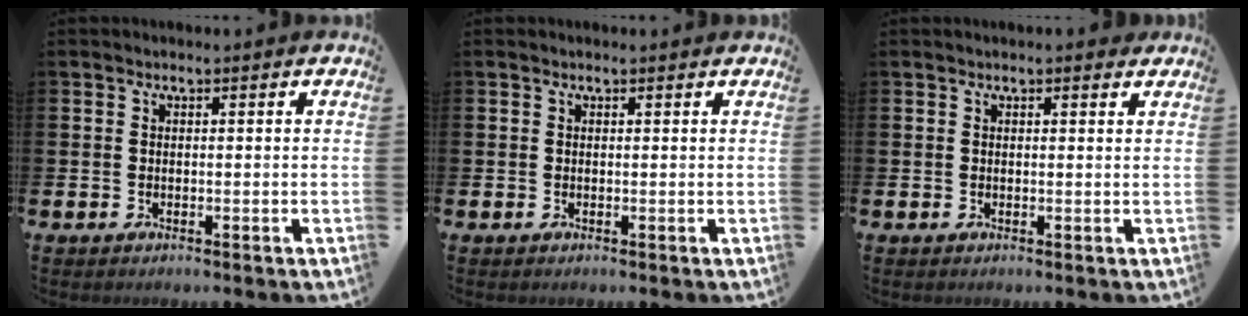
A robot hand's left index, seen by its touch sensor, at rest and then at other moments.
{"total": 0.0}
{"total": 1.0, "force": [0.9, 0.1, 0.3], "torque": [-0.008, 0.003, 0.016]}